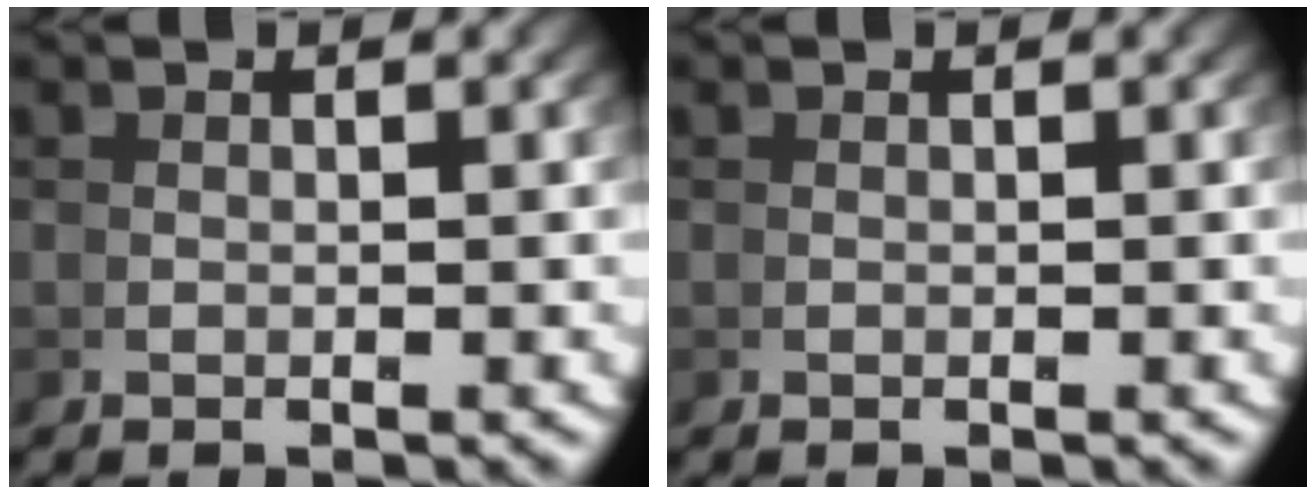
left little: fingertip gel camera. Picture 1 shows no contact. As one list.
[{"total": 0.0}]